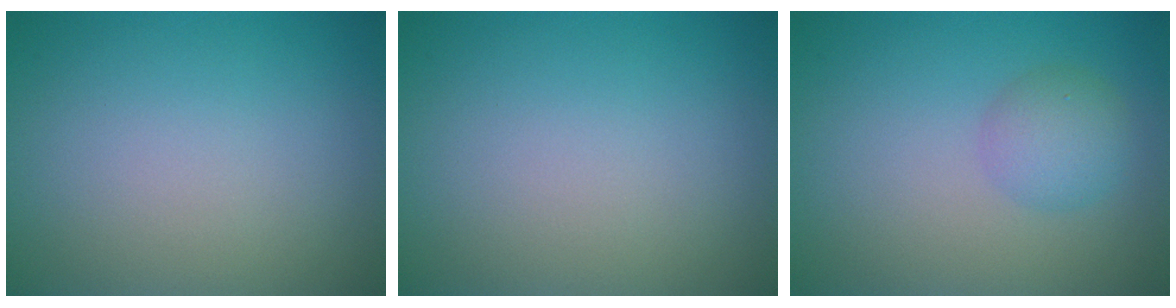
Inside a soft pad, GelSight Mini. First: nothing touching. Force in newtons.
{"total": 0.0}
{"total": 2.5, "press": 2.5, "slide": 0.1}